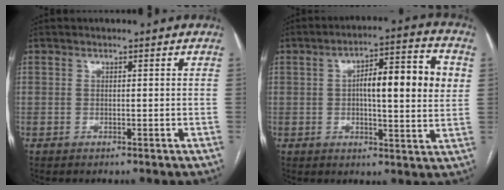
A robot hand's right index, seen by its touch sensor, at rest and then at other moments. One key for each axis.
{"total": 13.0, "fx": 2.1, "fy": 2.7, "fz": 12.6, "tx": -0.186, "ty": 0.028, "tz": 0.025}